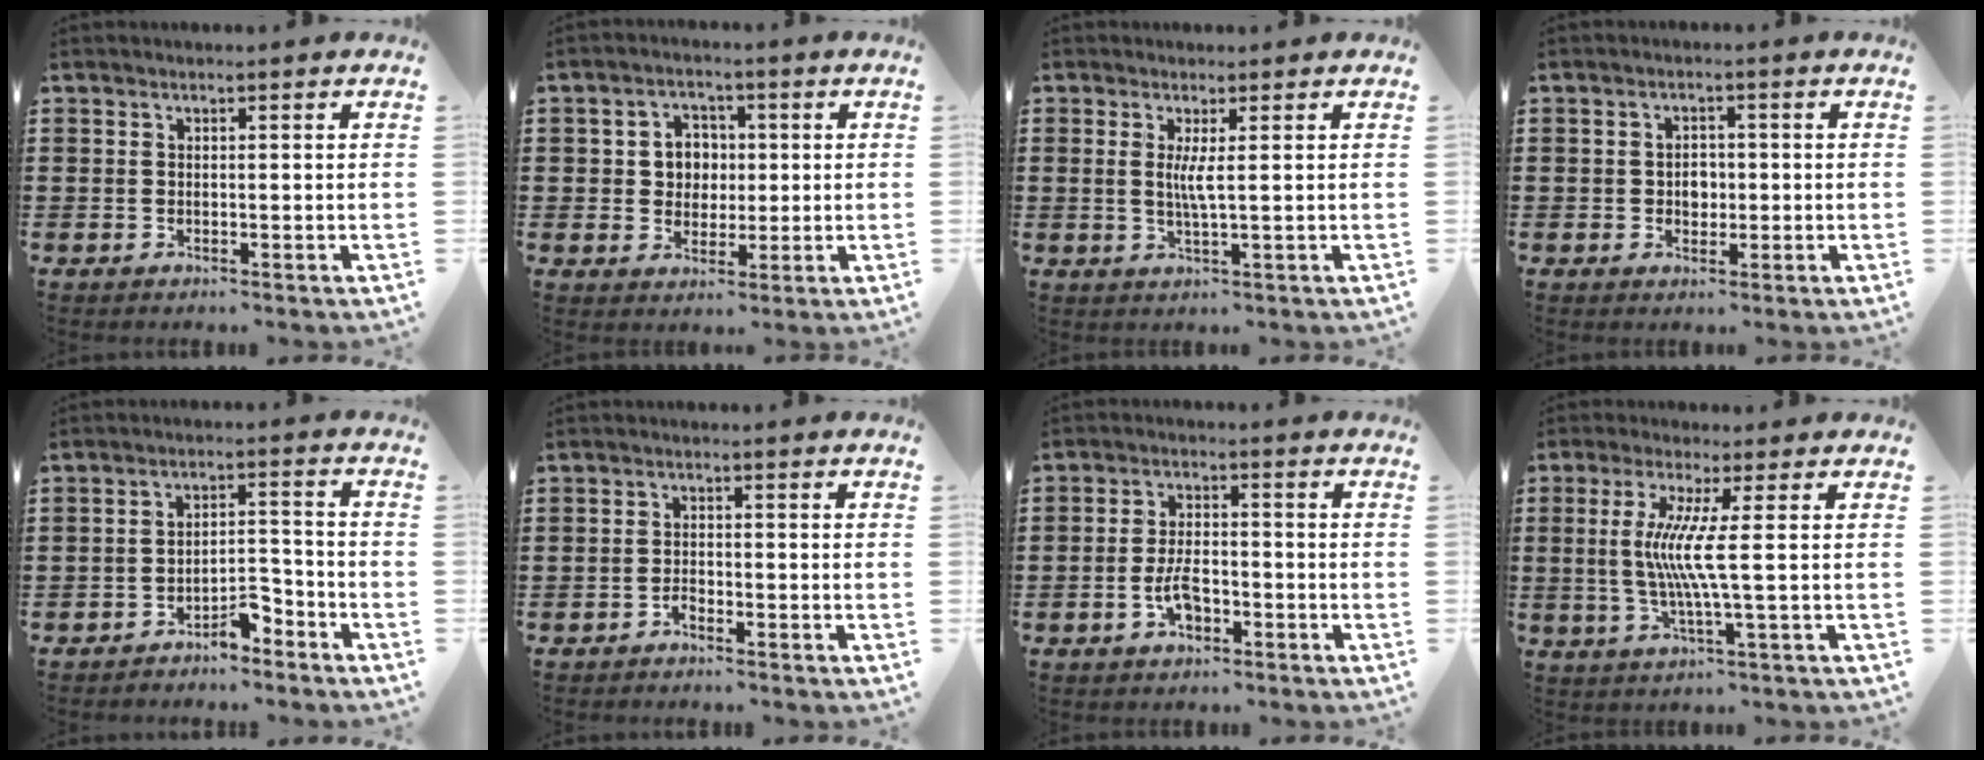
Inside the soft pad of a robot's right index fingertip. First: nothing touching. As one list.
[{"total": 4.7, "force": [0.4, 4.4, 1.7], "torque": [-0.044, 0.013, 0.000]}, {"total": 3.0, "force": [0.5, -0.1, 2.9], "torque": [-0.059, -0.005, 0.006]}, {"total": 2.3, "force": [-0.2, 1.7, 1.5], "torque": [-0.023, 0.002, -0.006]}, {"total": 4.3, "force": [-3.8, 0.9, 1.7], "torque": [-0.030, 0.010, -0.075]}, {"total": 1.3, "force": [-1.2, 0.3, 0.4], "torque": [-0.013, -0.001, -0.024]}, {"total": 5.0, "force": [-1.9, 2.4, 3.9], "torque": [-0.087, 0.001, -0.039]}, {"total": 7.3, "force": [0.4, -0.8, 7.3], "torque": [-0.151, -0.017, -0.003]}]